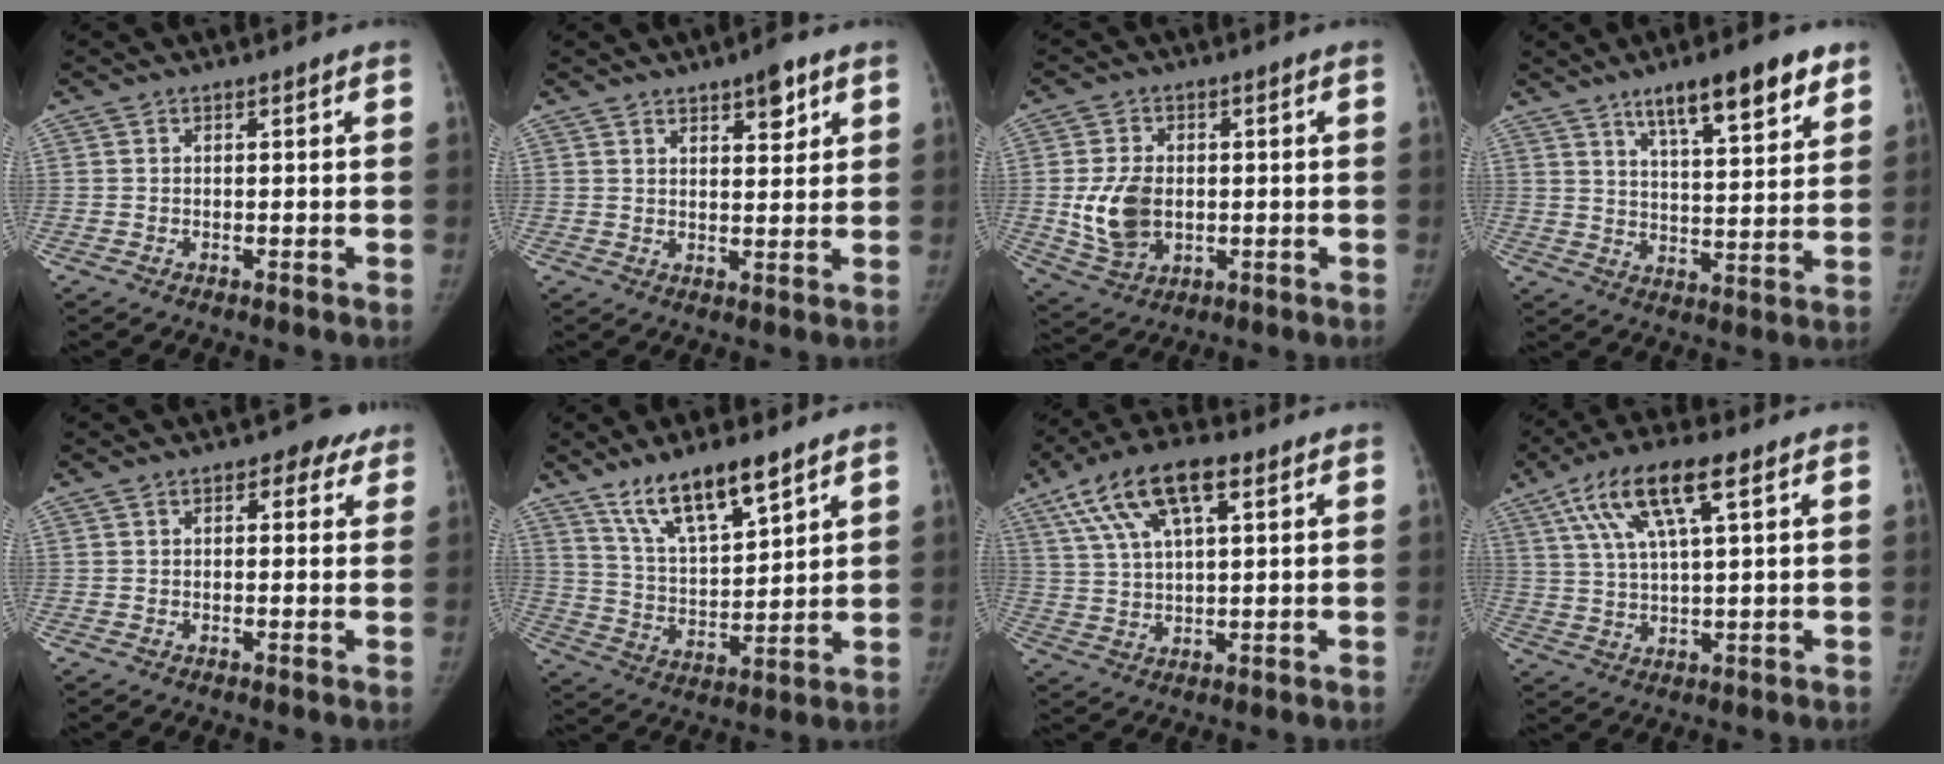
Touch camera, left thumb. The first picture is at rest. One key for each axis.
{"total": 5.4, "fx": 3.3, "fy": 1.9, "fz": 3.8, "tx": -0.041, "ty": -0.018, "tz": 0.047}
{"total": 9.6, "fx": -0.3, "fy": 6.7, "fz": 6.9, "tx": -0.119, "ty": -0.004, "tz": 0.005}
{"total": 14.0, "fx": 8.9, "fy": 3.6, "fz": 10.1, "tx": -0.130, "ty": -0.040, "tz": 0.139}
{"total": 4.7, "fx": 2.7, "fy": 2.6, "fz": 2.9, "tx": -0.009, "ty": -0.006, "tz": 0.027}
{"total": 13.5, "fx": 9.4, "fy": 4.0, "fz": 8.9, "tx": -0.142, "ty": -0.051, "tz": 0.180}
{"total": 14.4, "fx": 7.0, "fy": 5.9, "fz": 11.1, "tx": -0.201, "ty": 0.005, "tz": 0.128}
{"total": 13.7, "fx": 6.5, "fy": 4.0, "fz": 11.4, "tx": -0.218, "ty": 0.001, "tz": 0.118}